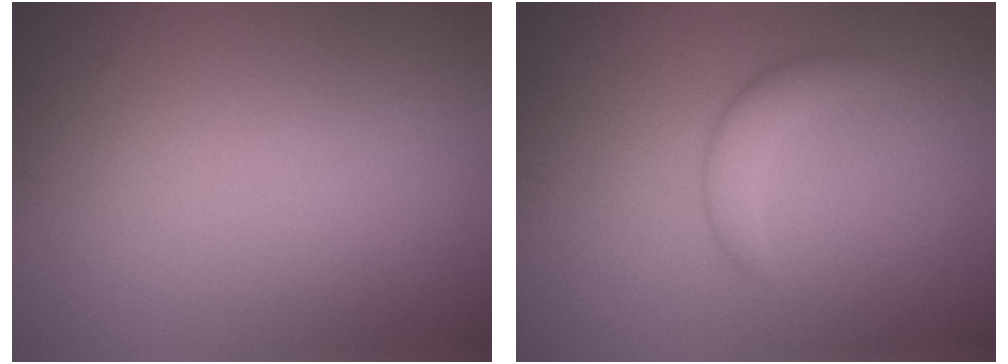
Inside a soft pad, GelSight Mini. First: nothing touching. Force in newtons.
{"total": 1.9, "press": 1.9, "slide": 0.1}